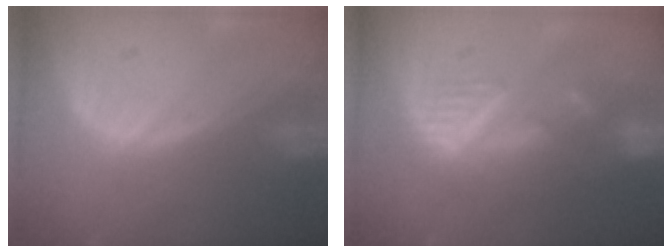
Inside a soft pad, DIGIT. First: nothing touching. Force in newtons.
{"total": 8.9, "press": 7.7, "slide": 4.4}